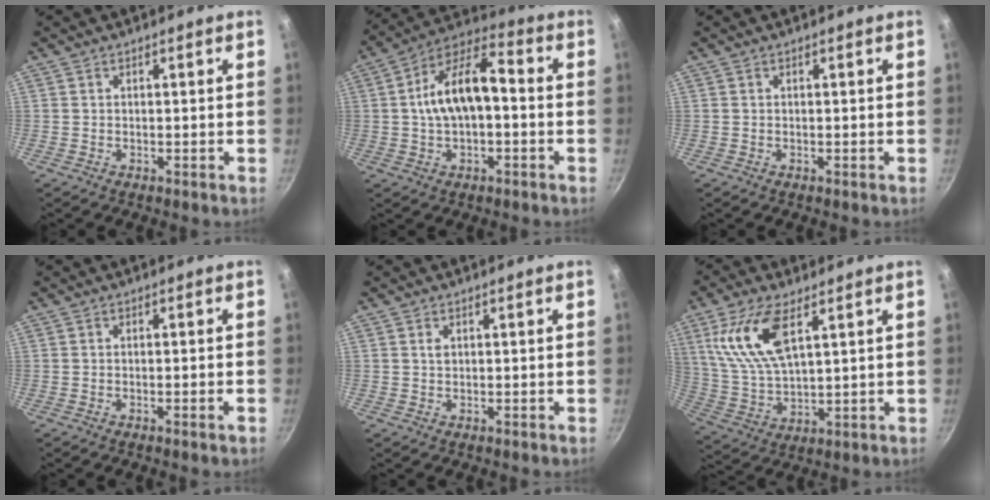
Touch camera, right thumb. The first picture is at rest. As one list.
[{"total": 13.8, "force": [-0.1, 7.1, 11.8], "torque": [-0.188, 0.047, -0.015]}, {"total": 0.0}, {"total": 1.2, "force": [-0.6, 0.1, 1.0], "torque": [-0.022, 0.006, -0.011]}, {"total": 1.1, "force": [0.4, 0.8, 0.7], "torque": [-0.009, 0.000, 0.007]}, {"total": 13.4, "force": [5.8, 5.7, 10.7], "torque": [-0.209, -0.016, 0.125]}]